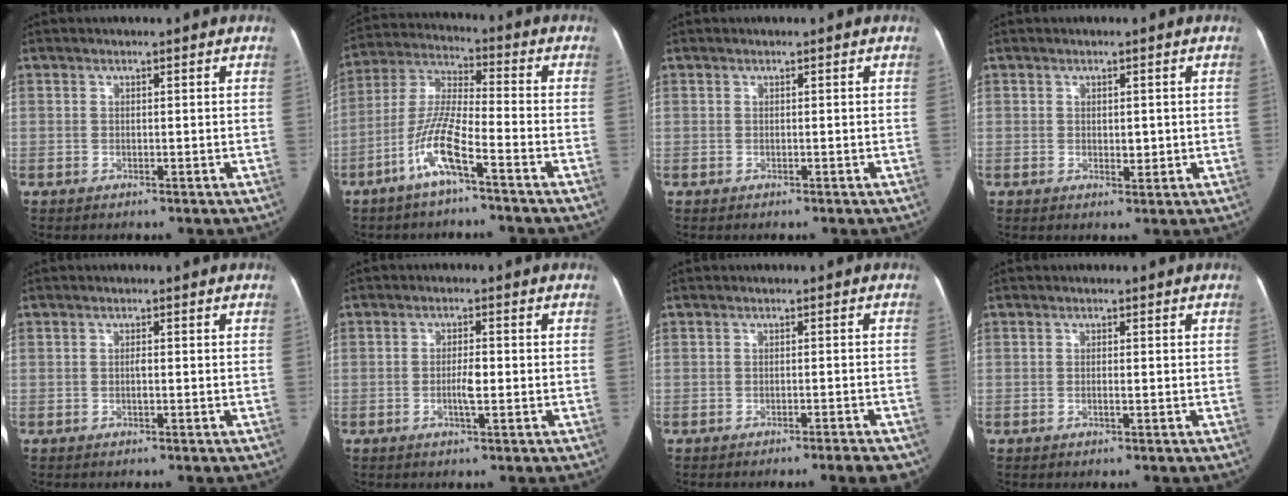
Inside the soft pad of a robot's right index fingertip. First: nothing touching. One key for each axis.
{"total": 10.2, "fx": -5.4, "fy": 1.0, "fz": 8.5, "tx": -0.186, "ty": 0.004, "tz": -0.111}
{"total": 0.0}
{"total": 2.3, "fx": 0.0, "fy": 1.4, "fz": 1.8, "tx": -0.025, "ty": -0.002, "tz": 0.003}
{"total": 1.0, "fx": -0.3, "fy": 0.4, "fz": 0.9, "tx": -0.016, "ty": 0.003, "tz": -0.006}
{"total": 3.3, "fx": -0.8, "fy": 0.8, "fz": 3.2, "tx": -0.060, "ty": 0.002, "tz": -0.012}
{"total": 4.2, "fx": -3.1, "fy": 0.8, "fz": 2.8, "tx": -0.030, "ty": 0.002, "tz": -0.037}
{"total": 1.1, "fx": -0.3, "fy": 0.3, "fz": 1.0, "tx": -0.019, "ty": 0.002, "tz": -0.007}